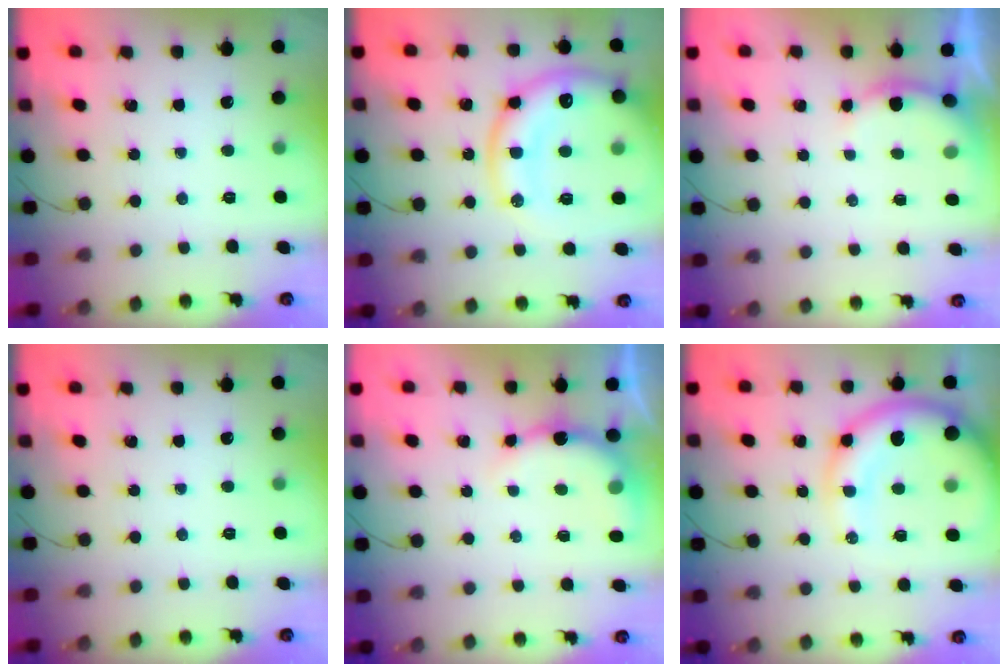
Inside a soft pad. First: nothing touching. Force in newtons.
{"total": 20.9, "press": 20.6, "slide": 3.3}
{"total": 5.2, "press": 5.2, "slide": 0.5}
{"total": 0.0}
{"total": 8.2, "press": 8.2, "slide": 0.4}
{"total": 14.9, "press": 14.5, "slide": 3.5}